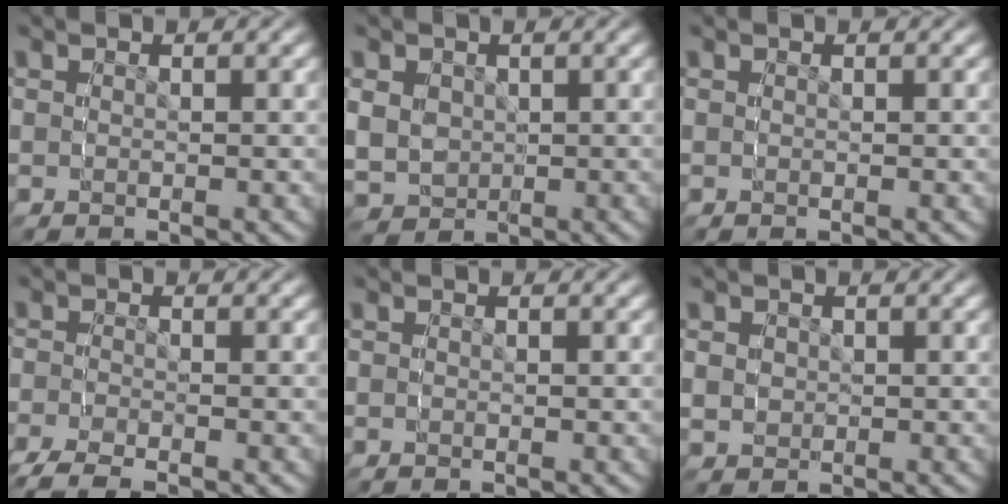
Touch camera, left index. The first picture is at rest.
{"total": 5.9, "force": [0.0, 5.4, 2.4], "torque": [-0.060, -0.032, 0.013]}
{"total": 0.0}
{"total": 4.1, "force": [-3.2, 1.8, 1.7], "torque": [-0.036, -0.011, -0.050]}
{"total": 0.5, "force": [-0.2, 0.5, 0.0], "torque": [-0.004, -0.001, -0.004]}
{"total": 2.1, "force": [0.3, 1.9, 0.7], "torque": [-0.014, -0.008, 0.010]}